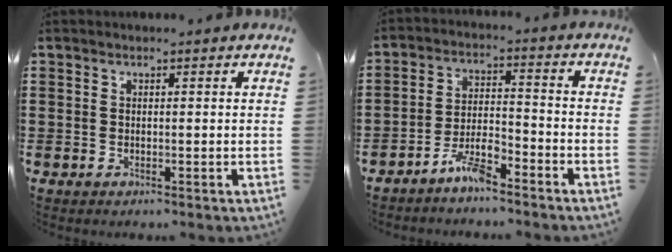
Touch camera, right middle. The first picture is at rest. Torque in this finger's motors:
{"motor_torque": [2.14, 0.00, 0.14, 0.10]}